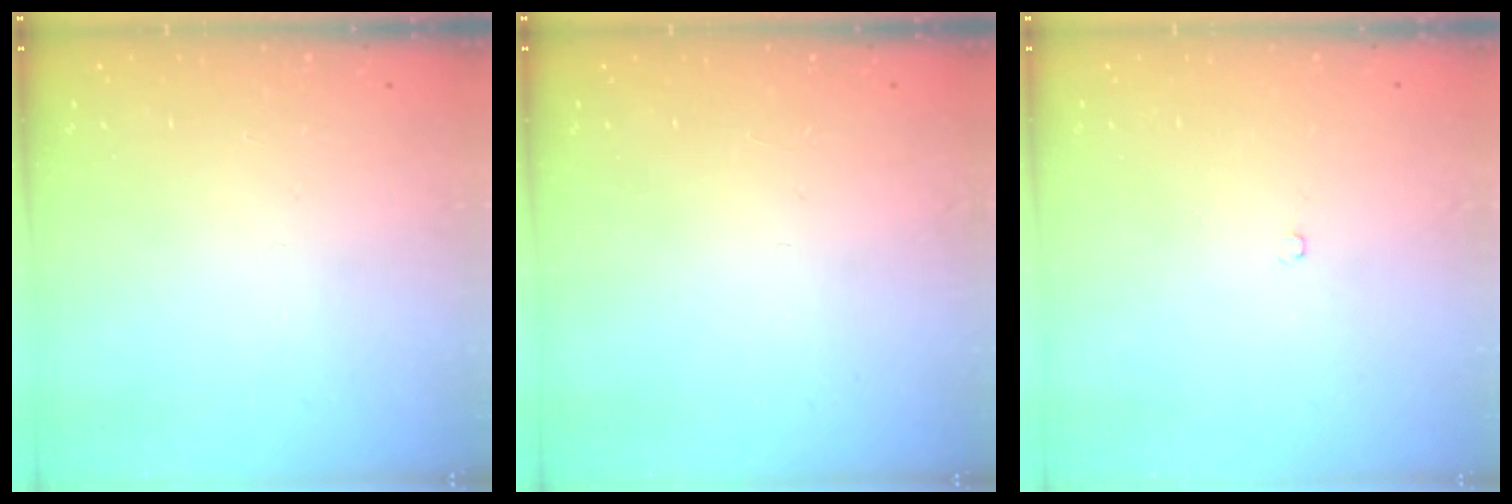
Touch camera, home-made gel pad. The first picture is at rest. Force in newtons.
{"total": 0.0}
{"total": 2.1, "press": 2.1, "slide": 0.4}